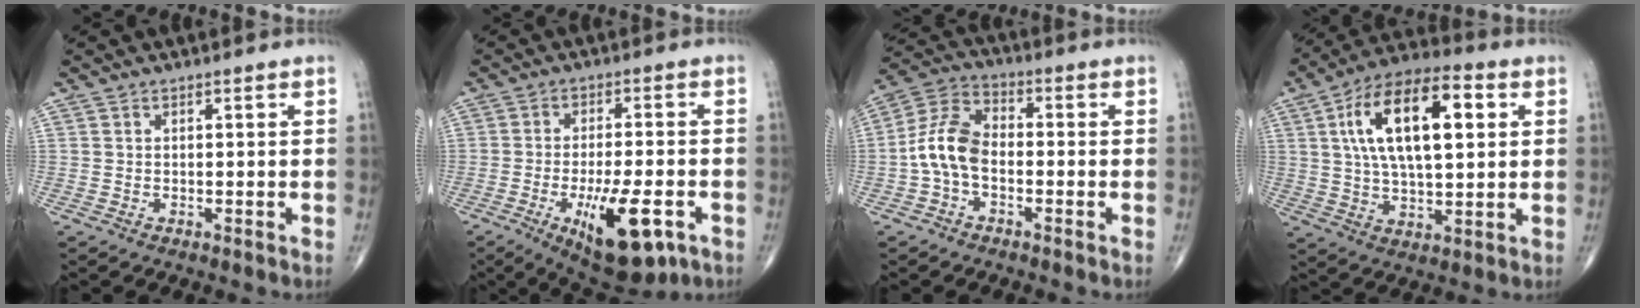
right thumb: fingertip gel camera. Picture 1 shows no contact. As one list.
[{"total": 14.2, "force": [-5.7, 5.1, 12.0], "torque": [-0.181, 0.007, -0.074]}, {"total": 8.9, "force": [-1.9, 5.4, 6.9], "torque": [-0.133, 0.033, -0.049]}, {"total": 18.8, "force": [4.7, 8.4, 16.1], "torque": [-0.267, 0.012, 0.075]}]